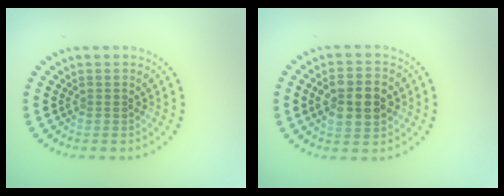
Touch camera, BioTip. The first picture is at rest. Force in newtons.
{"total": 4.8, "press": 4.8, "slide": 0.1}